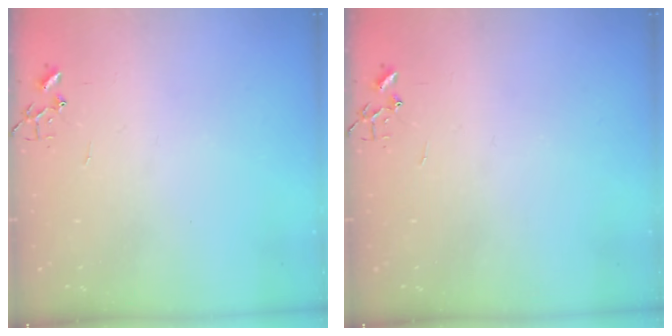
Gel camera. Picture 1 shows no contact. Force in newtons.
{"total": 0.0}